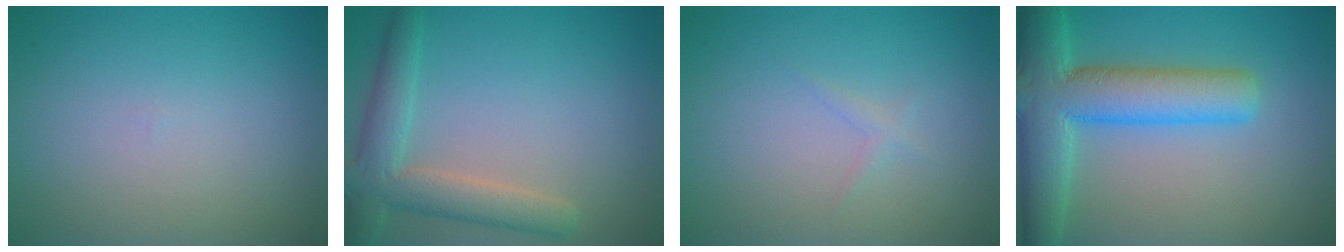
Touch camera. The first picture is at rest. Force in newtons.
{"total": 4.6, "press": 4.6, "slide": 0.6}
{"total": 0.7, "press": 0.7, "slide": 0.0}
{"total": 8.9, "press": 8.9, "slide": 0.4}